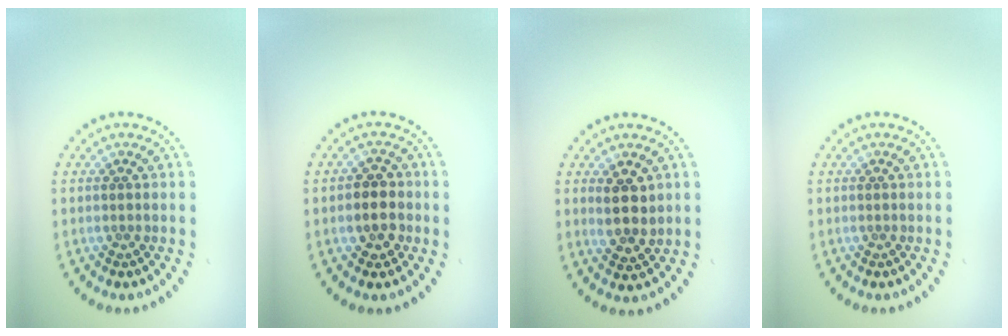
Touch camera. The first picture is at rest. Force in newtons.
{"total": 2.8, "press": 2.7, "slide": 0.8}
{"total": 2.9, "press": 2.7, "slide": 1.0}
{"total": 0.0}